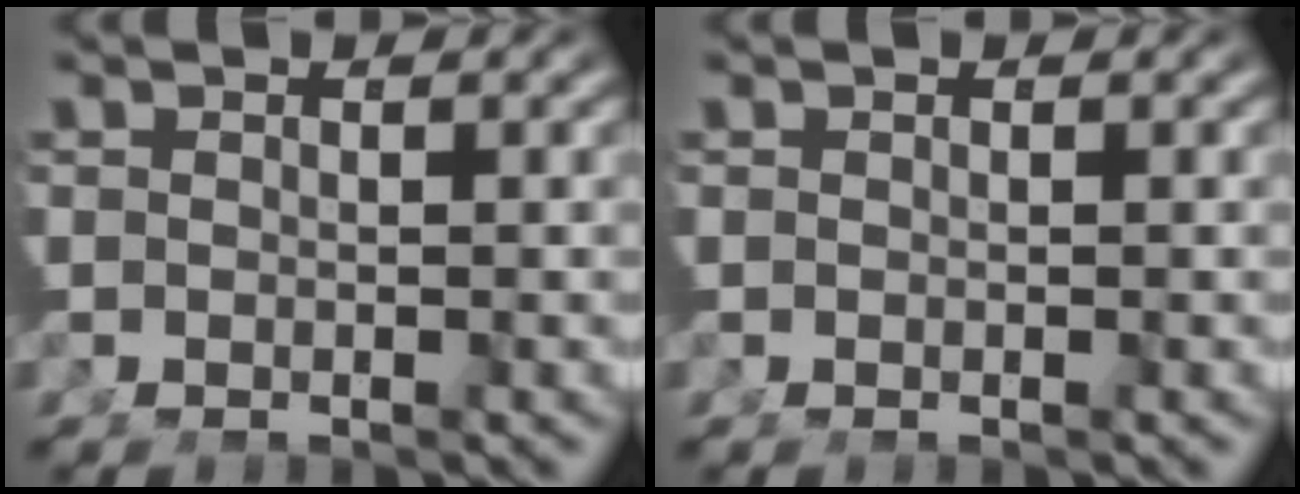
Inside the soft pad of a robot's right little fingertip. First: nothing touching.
{"total": 0.0}